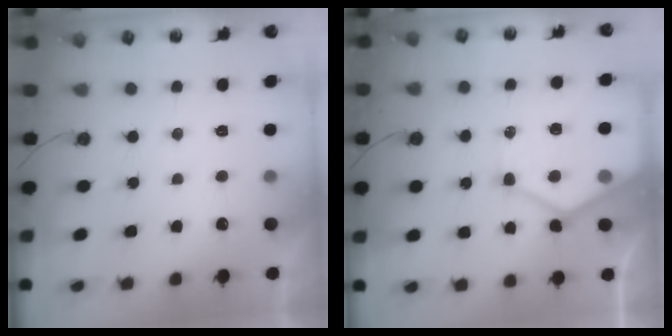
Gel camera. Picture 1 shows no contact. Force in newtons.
{"total": 16.0, "press": 15.9, "slide": 1.5}